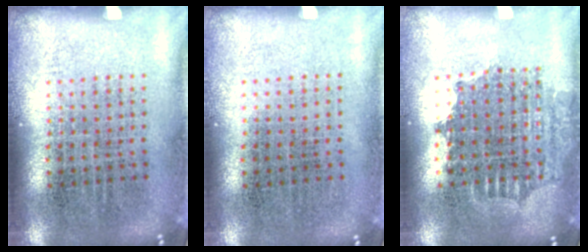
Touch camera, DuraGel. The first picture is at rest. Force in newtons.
{"total": 0.0}
{"total": 1.5, "press": 1.3, "slide": 0.8}